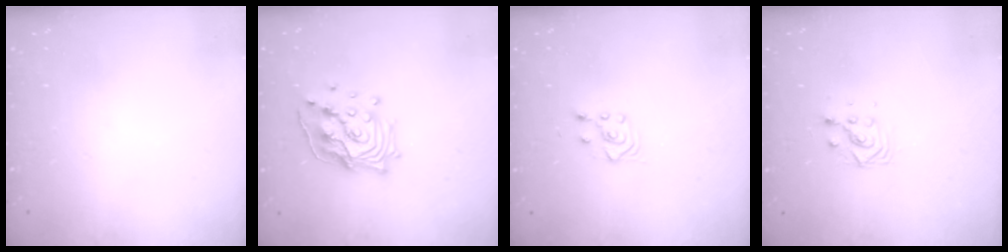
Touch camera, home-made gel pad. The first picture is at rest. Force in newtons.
{"total": 15.3, "press": 15.1, "slide": 2.7}
{"total": 3.2, "press": 2.9, "slide": 1.4}
{"total": 4.6, "press": 4.6, "slide": 0.2}